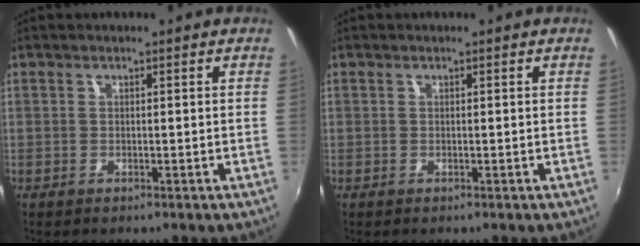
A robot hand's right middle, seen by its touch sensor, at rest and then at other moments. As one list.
[{"total": 0.0}]